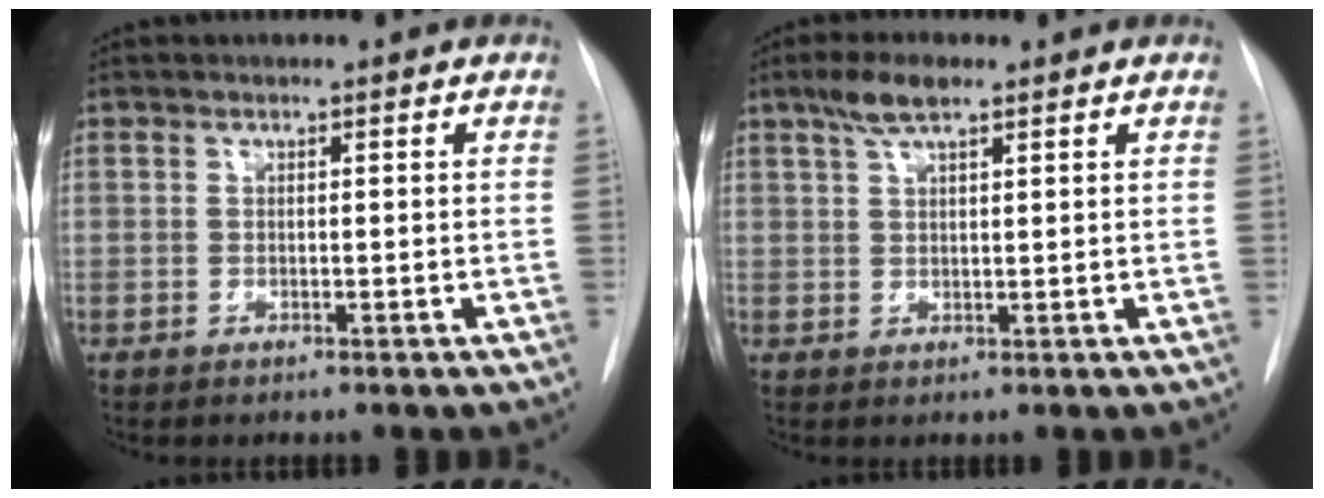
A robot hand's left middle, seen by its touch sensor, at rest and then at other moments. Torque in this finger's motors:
{"motor_torque": [0.52, -0.40, 0.05, 0.07]}